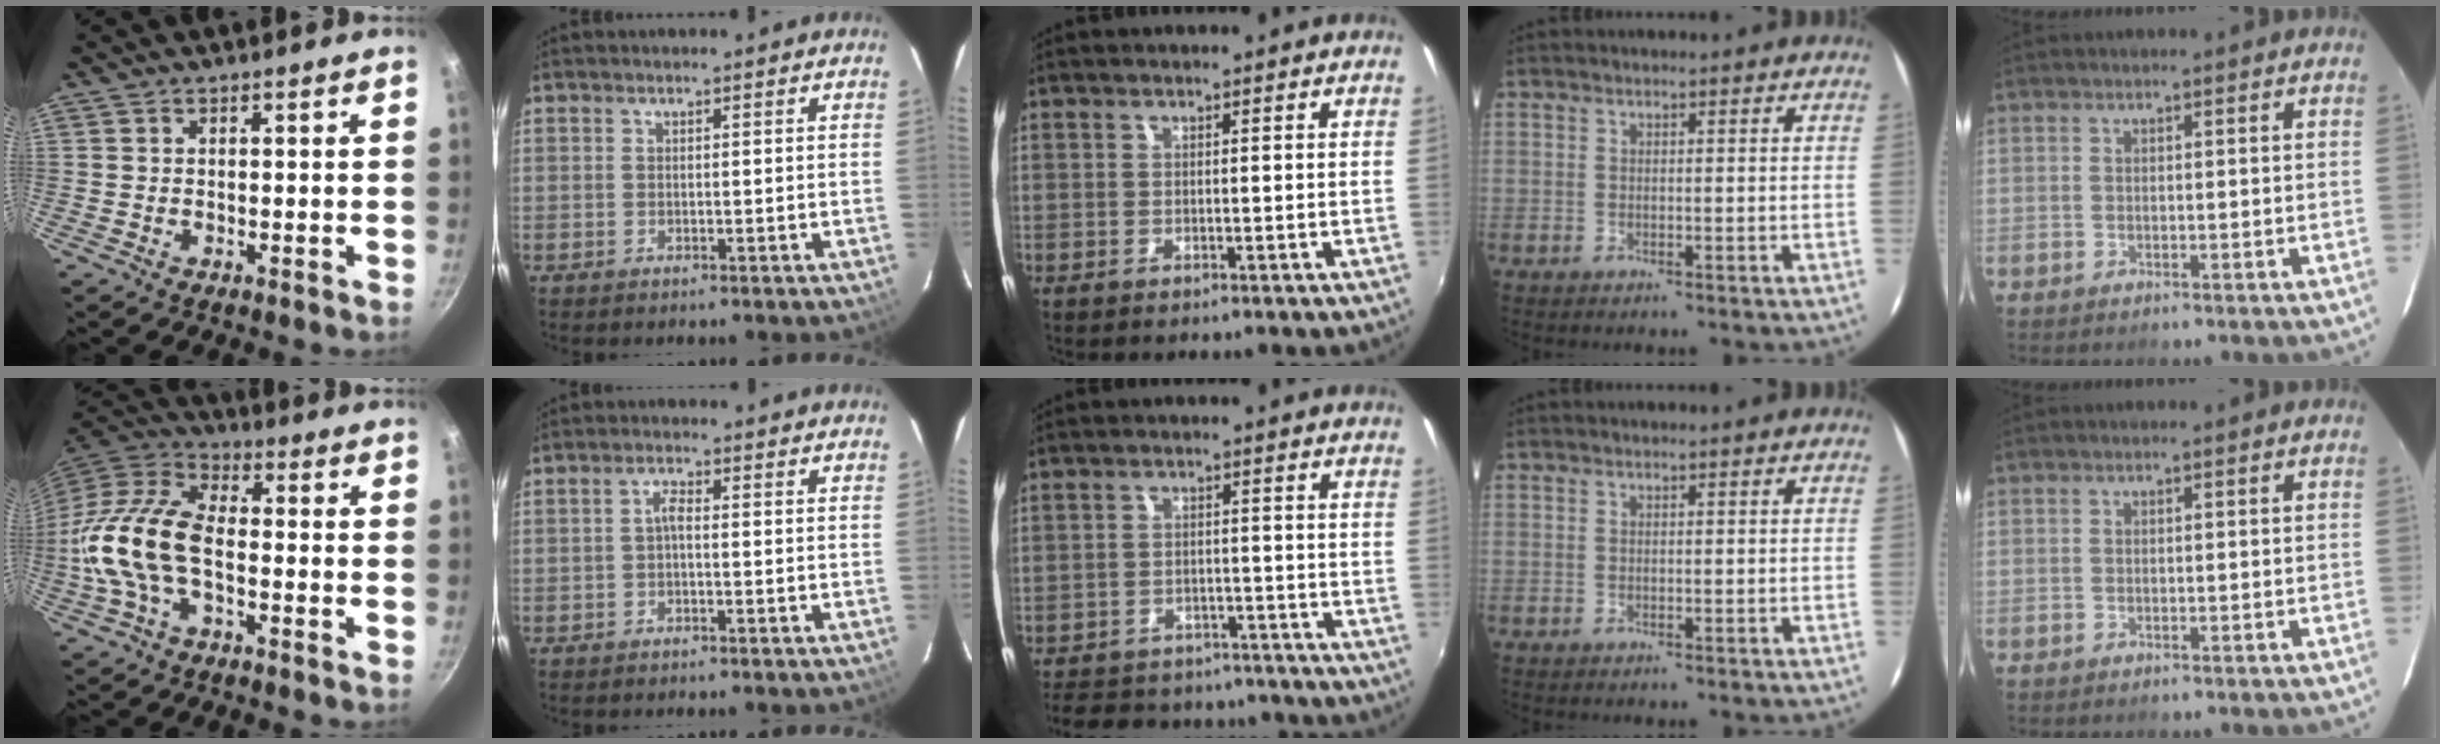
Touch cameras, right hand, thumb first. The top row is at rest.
{"thumb": {"total": 16.7, "force": [-3.3, 9.0, 13.6], "torque": [-0.259, 0.038, -0.078]}, "index": {"total": 1.6, "force": [-0.4, 0.5, 1.5], "torque": [-0.031, 0.007, -0.009]}, "middle": {"total": 16.7, "force": [-13.9, 7.4, 5.6], "torque": [-0.134, 0.029, -0.180]}}